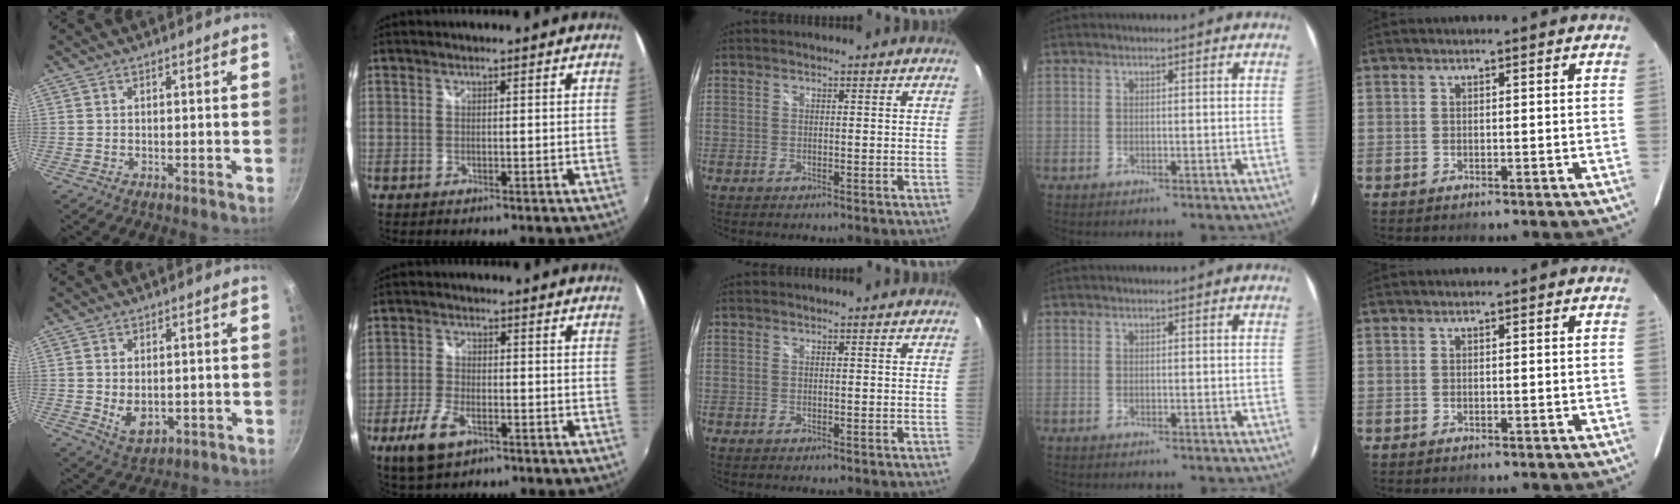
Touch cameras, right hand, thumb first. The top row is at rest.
{"thumb": {"total": 5.9, "force": [-0.1, 3.9, 4.4], "torque": [-0.068, -0.013, 0.011]}, "index": {"total": 7.6, "force": [-4.1, 3.5, 5.4], "torque": [-0.130, -0.010, -0.074]}}